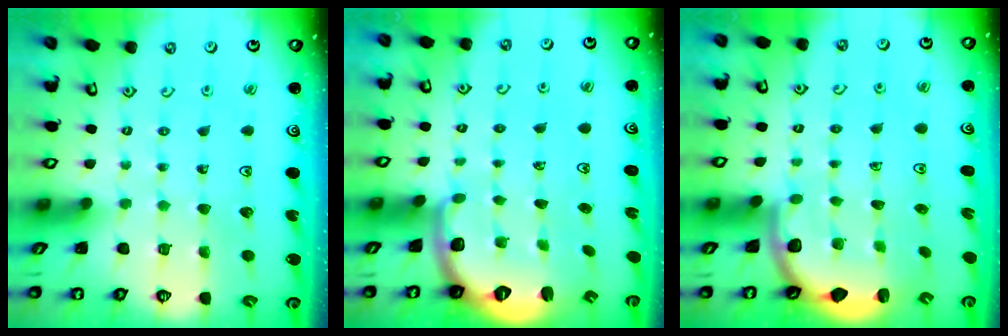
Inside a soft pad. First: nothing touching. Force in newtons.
{"total": 2.5, "press": 2.0, "slide": 1.6}
{"total": 2.6, "press": 2.6, "slide": 0.7}